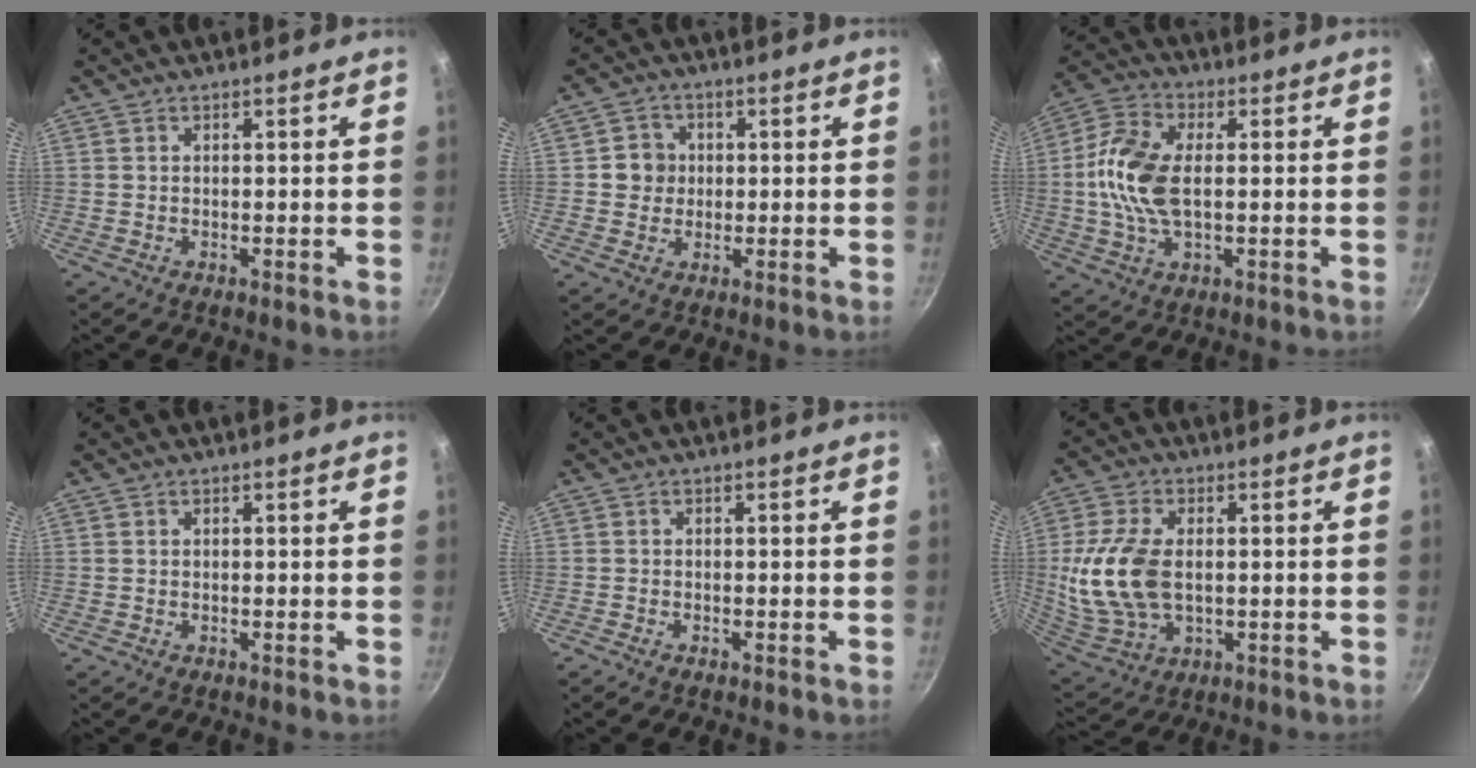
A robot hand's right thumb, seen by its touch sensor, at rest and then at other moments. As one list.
[{"total": 4.6, "force": [0.3, 4.4, 1.3], "torque": [0.010, 0.005, -0.003]}, {"total": 12.5, "force": [0.2, 6.9, 10.5], "torque": [-0.210, 0.021, -0.008]}, {"total": 0.0}, {"total": 0.8, "force": [-0.6, 0.4, 0.4], "torque": [-0.016, 0.004, -0.014]}, {"total": 15.1, "force": [0.2, 9.2, 11.9], "torque": [-0.242, 0.001, 0.010]}]